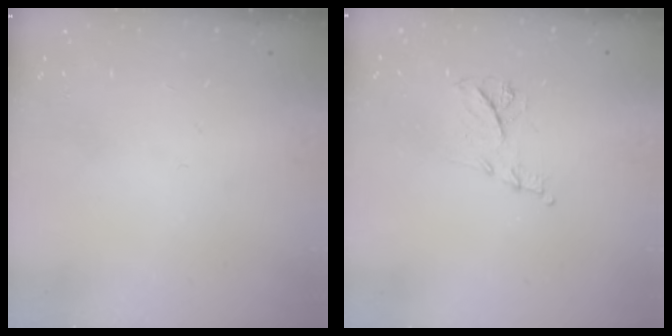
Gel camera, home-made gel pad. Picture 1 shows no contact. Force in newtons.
{"total": 8.8, "press": 8.7, "slide": 1.0}